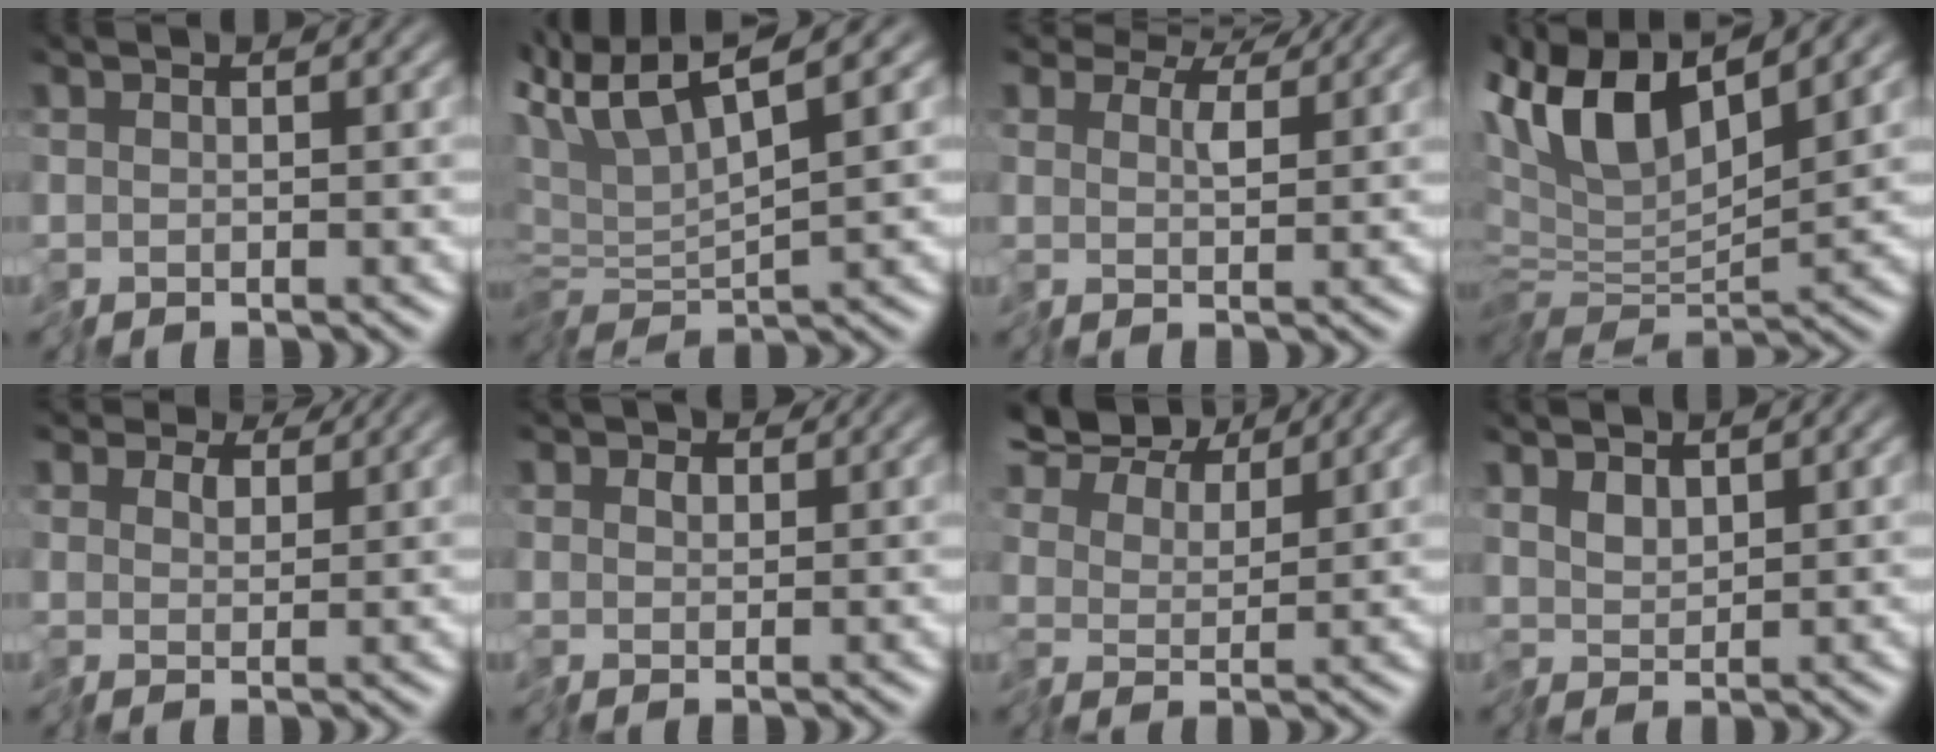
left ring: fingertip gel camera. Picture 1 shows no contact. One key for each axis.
{"total": 5.0, "fx": 1.8, "fy": 1.0, "fz": 4.6, "tx": -0.098, "ty": 0.007, "tz": 0.030}
{"total": 4.7, "fx": 3.6, "fy": 2.2, "fz": 2.1, "tx": -0.048, "ty": 0.009, "tz": 0.049}
{"total": 7.7, "fx": 2.9, "fy": 3.5, "fz": 6.2, "tx": -0.123, "ty": 0.009, "tz": 0.047}
{"total": 3.1, "fx": 2.4, "fy": 1.8, "fz": 1.0, "tx": -0.028, "ty": 0.005, "tz": 0.030}
{"total": 1.3, "fx": 0.8, "fy": 1.0, "fz": 0.4, "tx": -0.013, "ty": 0.002, "tz": 0.009}
{"total": 7.4, "fx": 6.1, "fy": 2.9, "fz": 3.0, "tx": -0.076, "ty": 0.021, "tz": 0.091}
{"total": 1.3, "fx": 1.0, "fy": 0.3, "fz": 0.8, "tx": -0.019, "ty": 0.002, "tz": 0.020}